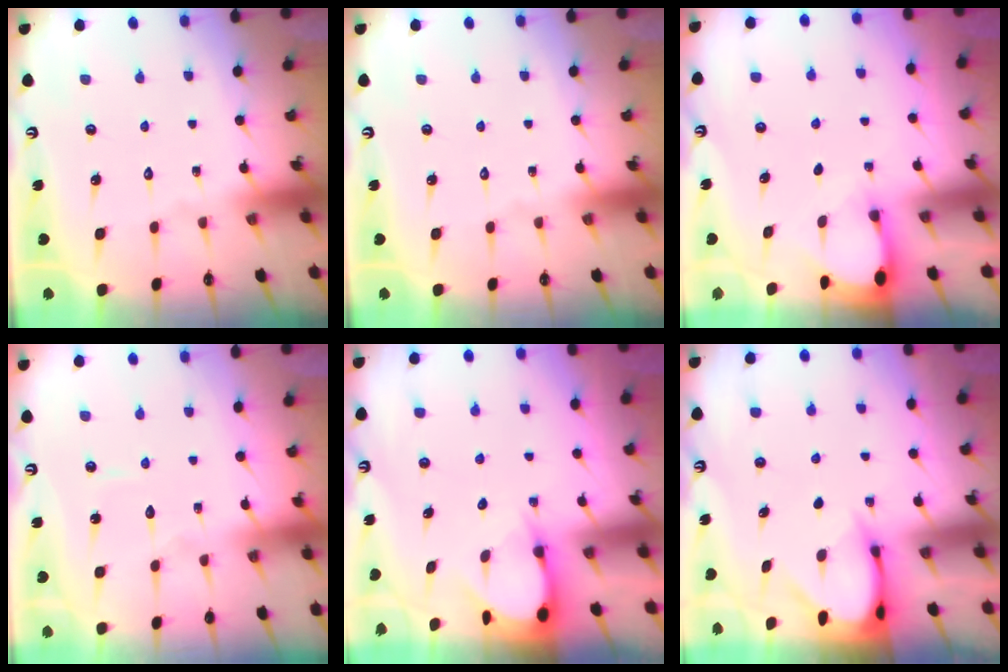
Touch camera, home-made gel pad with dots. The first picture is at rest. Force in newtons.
{"total": 0.0}
{"total": 3.4, "press": 3.4, "slide": 0.3}
{"total": 3.8, "press": 3.8, "slide": 0.3}
{"total": 3.5, "press": 3.5, "slide": 0.4}
{"total": 3.3, "press": 3.3, "slide": 0.3}